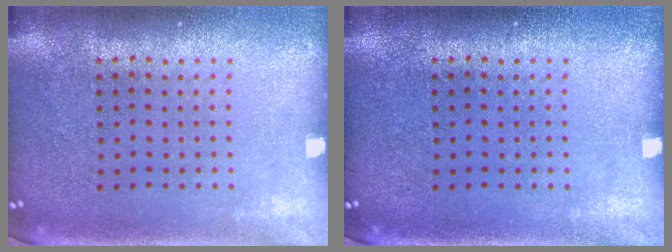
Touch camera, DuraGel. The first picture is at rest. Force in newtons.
{"total": 0.0}